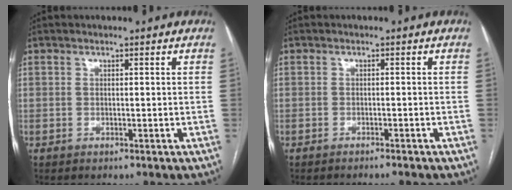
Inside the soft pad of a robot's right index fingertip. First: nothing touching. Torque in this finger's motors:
{"motor_torque": [-0.28, 0.22, -0.04, -0.04]}